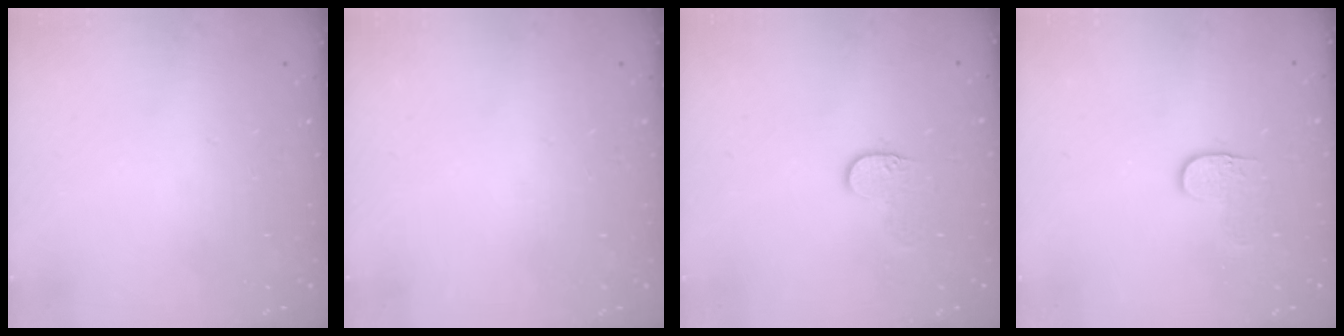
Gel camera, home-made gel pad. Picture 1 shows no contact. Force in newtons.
{"total": 0.0}
{"total": 5.8, "press": 5.8, "slide": 0.6}
{"total": 3.7, "press": 3.7, "slide": 0.2}